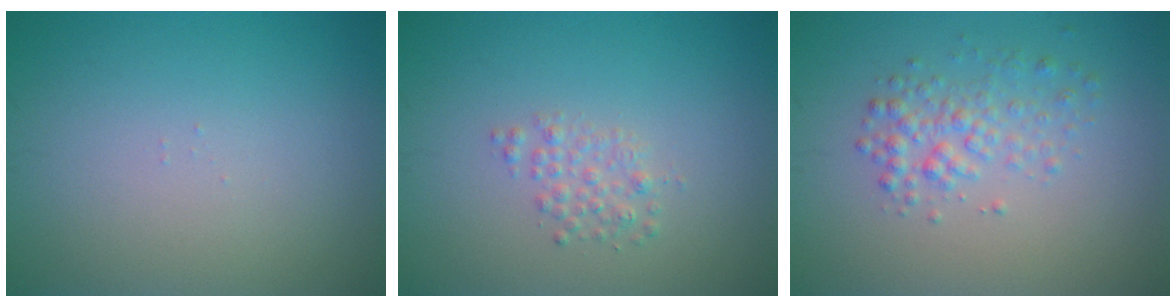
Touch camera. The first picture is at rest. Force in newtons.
{"total": 1.5, "press": 1.5, "slide": 0.0}
{"total": 2.5, "press": 2.5, "slide": 0.1}